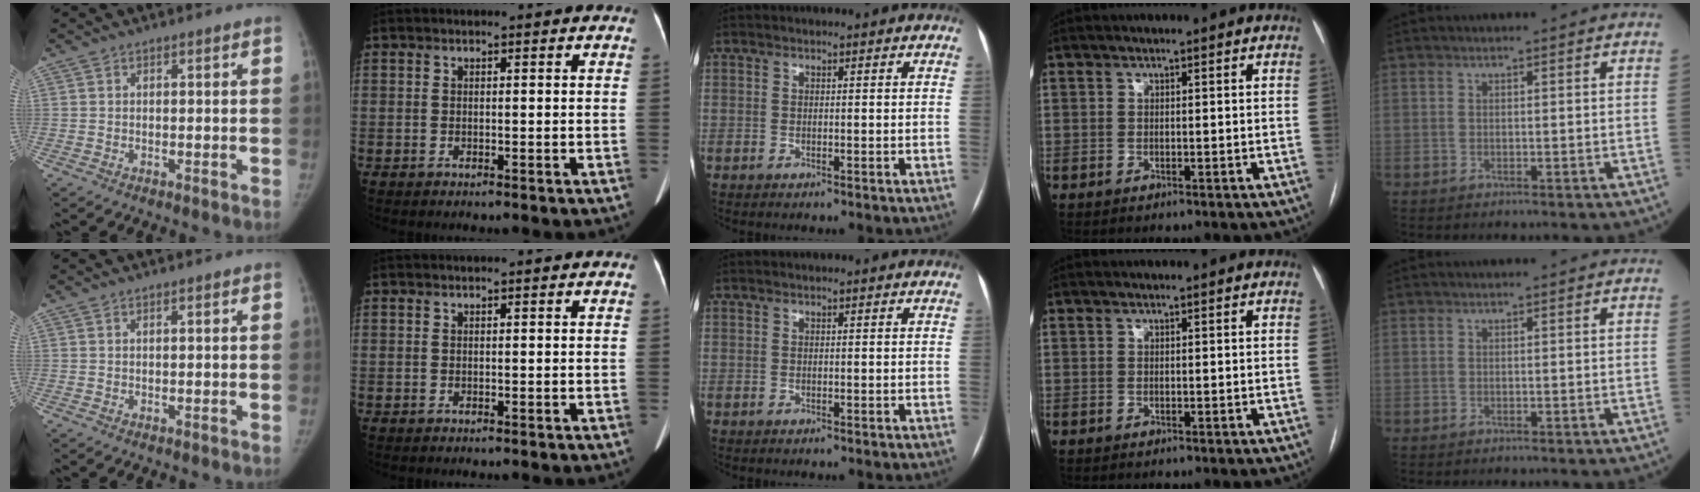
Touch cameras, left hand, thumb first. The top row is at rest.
{}